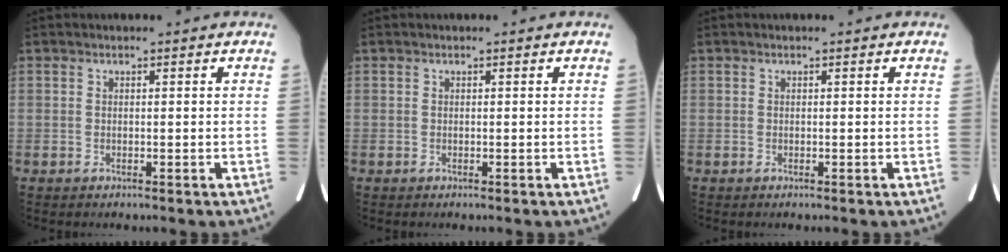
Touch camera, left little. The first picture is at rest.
{"total": 0.0}
{"total": 0.0}